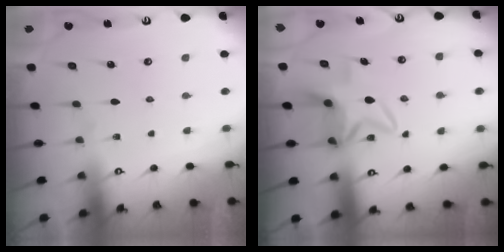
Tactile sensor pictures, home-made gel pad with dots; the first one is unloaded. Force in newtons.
{"total": 6.2, "press": 6.1, "slide": 0.7}